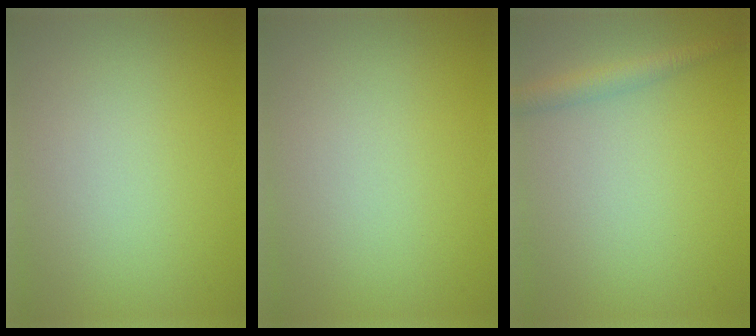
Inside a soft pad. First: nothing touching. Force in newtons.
{"total": 0.0}
{"total": 2.0, "press": 2.0, "slide": 0.1}